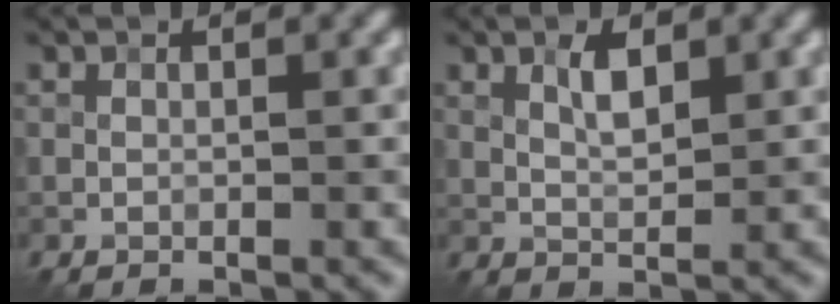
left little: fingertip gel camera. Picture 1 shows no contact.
{"total": 2.3, "force": [1.0, 0.9, 1.9], "torque": [-0.036, 0.001, 0.018]}